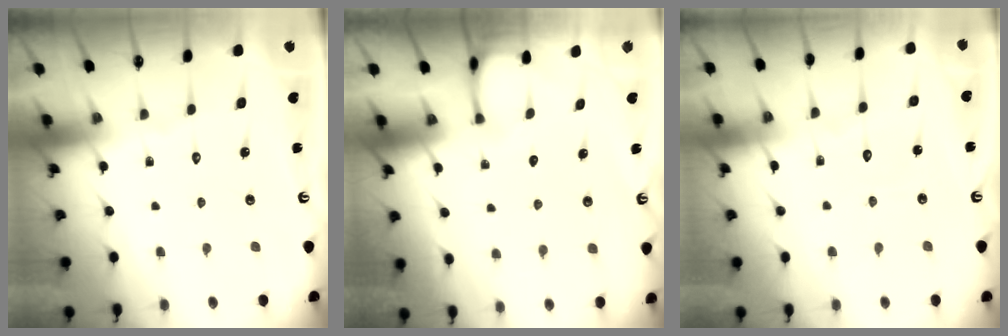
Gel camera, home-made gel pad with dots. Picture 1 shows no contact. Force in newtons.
{"total": 2.6, "press": 2.5, "slide": 0.4}
{"total": 5.0, "press": 5.0, "slide": 0.5}